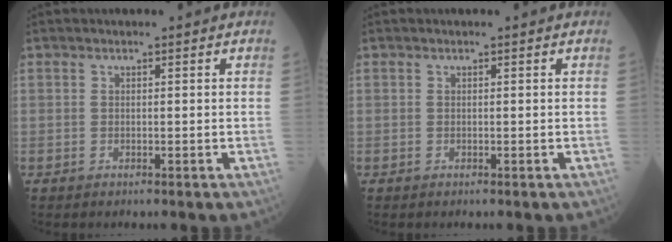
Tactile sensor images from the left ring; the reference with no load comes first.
{"total": 0.0}